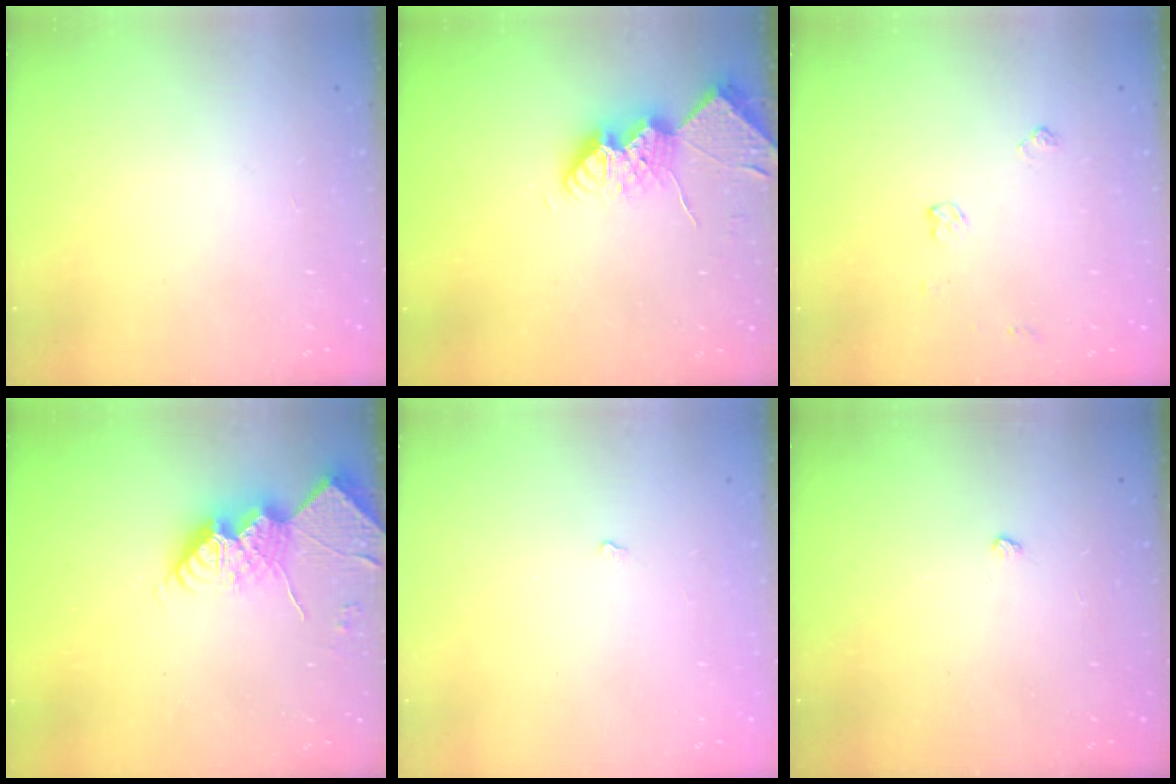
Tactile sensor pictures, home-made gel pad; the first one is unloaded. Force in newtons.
{"total": 11.7, "press": 11.7, "slide": 0.9}
{"total": 6.4, "press": 6.3, "slide": 0.8}
{"total": 14.0, "press": 13.9, "slide": 1.3}
{"total": 2.4, "press": 2.3, "slide": 0.4}
{"total": 3.0, "press": 2.9, "slide": 0.4}